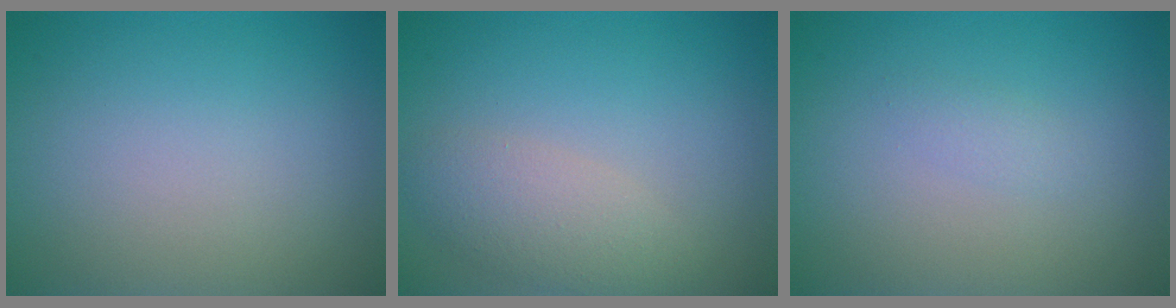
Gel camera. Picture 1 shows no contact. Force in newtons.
{"total": 3.1, "press": 3.1, "slide": 0.3}
{"total": 0.9, "press": 0.9, "slide": 0.1}